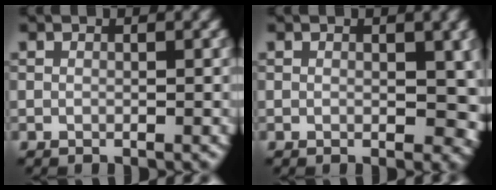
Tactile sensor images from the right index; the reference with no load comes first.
{"total": 3.2, "force": [0.3, 1.9, 2.6], "torque": [-0.024, -0.002, 0.004]}